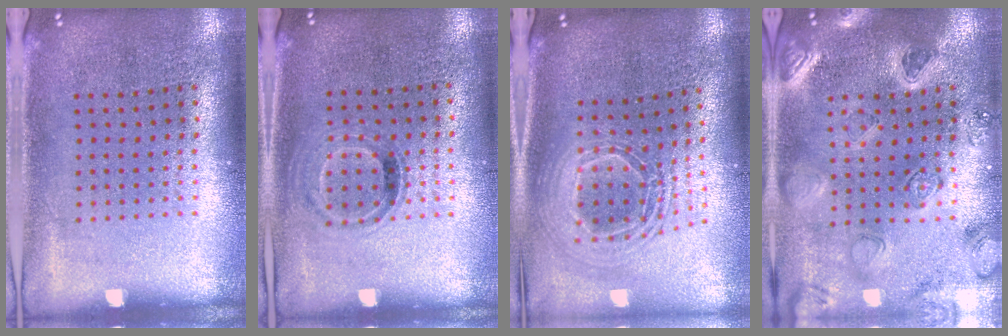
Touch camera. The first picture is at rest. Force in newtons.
{"total": 0.8, "press": 0.7, "slide": 0.4}
{"total": 2.1, "press": 1.7, "slide": 1.3}
{"total": 2.3, "press": 2.2, "slide": 0.2}